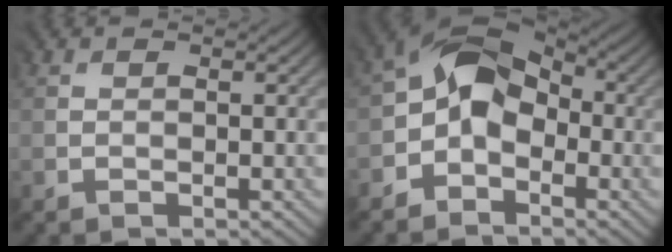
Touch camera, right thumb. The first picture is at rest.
{"total": 7.9, "force": [-0.8, 5.7, 5.4], "torque": [-0.099, 0.015, -0.035]}